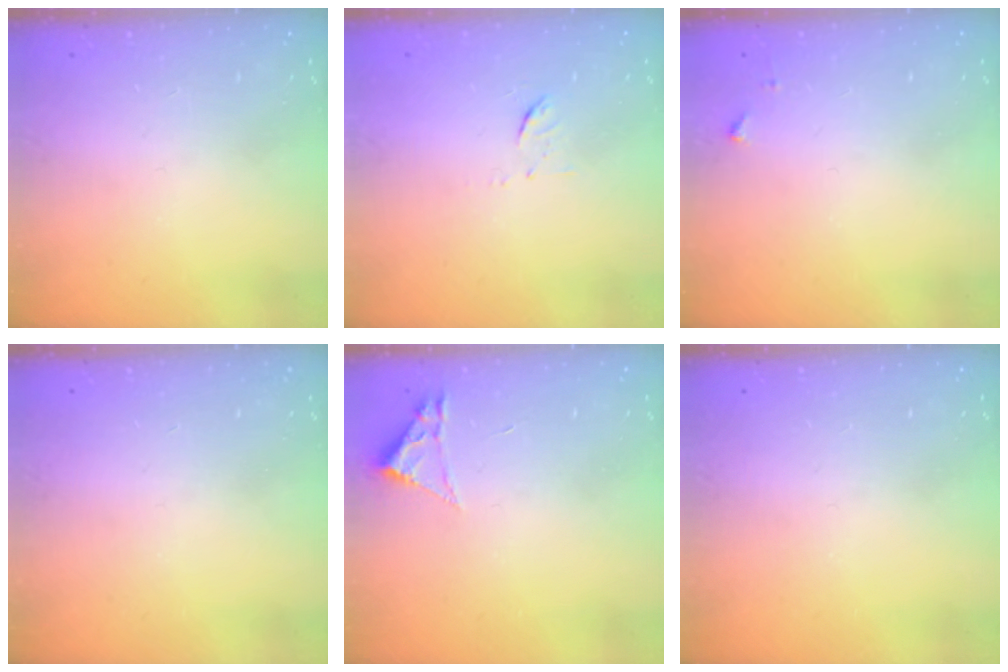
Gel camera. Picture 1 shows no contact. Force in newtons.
{"total": 6.0, "press": 6.0, "slide": 0.4}
{"total": 3.8, "press": 3.8, "slide": 0.5}
{"total": 0.0}
{"total": 1.8, "press": 1.8, "slide": 0.2}
{"total": 0.0}